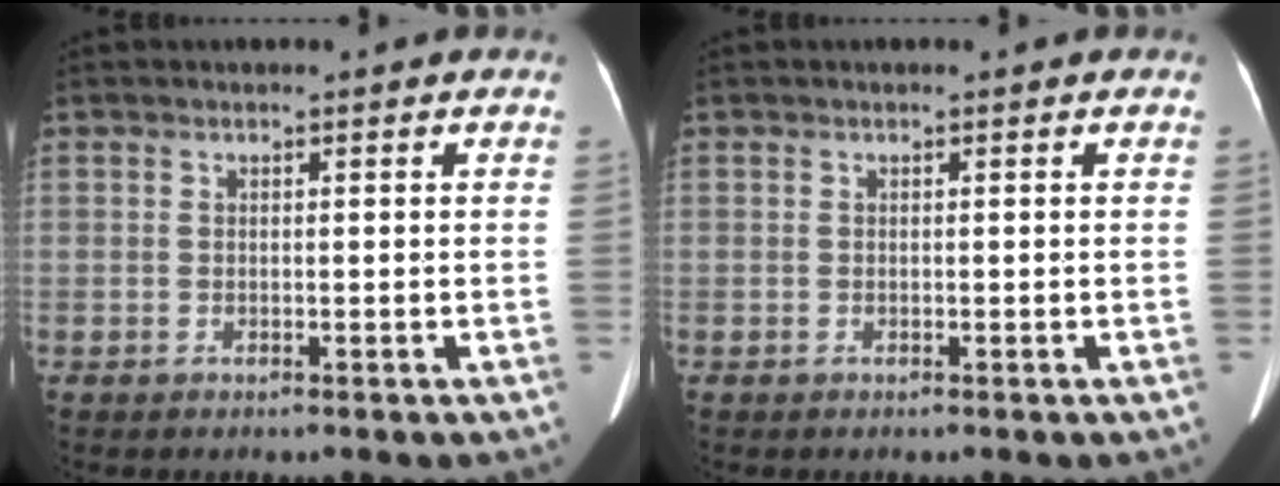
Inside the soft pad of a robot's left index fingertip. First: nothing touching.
{"total": 0.0}